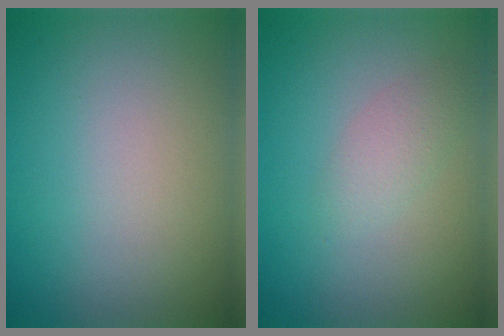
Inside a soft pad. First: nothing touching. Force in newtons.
{"total": 1.7, "press": 1.7, "slide": 0.0}